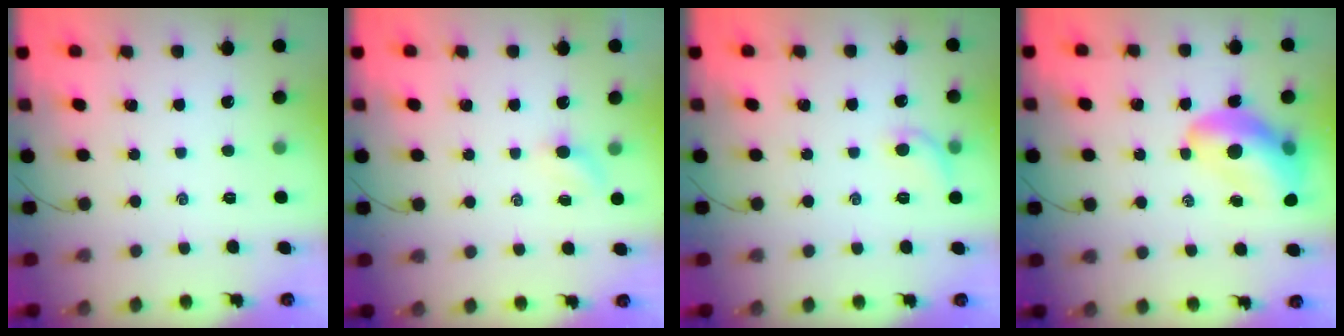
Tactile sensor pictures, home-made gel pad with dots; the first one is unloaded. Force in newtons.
{"total": 2.2, "press": 2.1, "slide": 0.8}
{"total": 6.6, "press": 6.5, "slide": 1.3}
{"total": 13.2, "press": 12.6, "slide": 3.7}